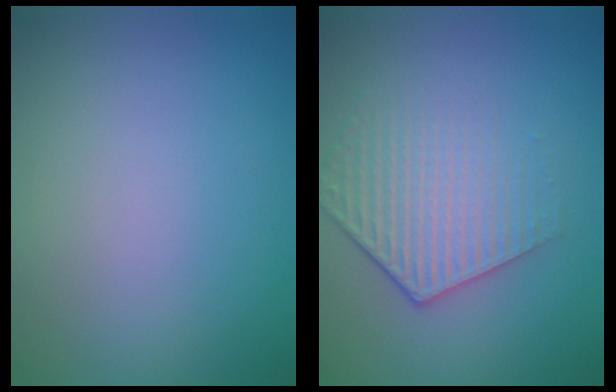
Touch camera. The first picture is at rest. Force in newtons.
{"total": 4.3, "press": 3.2, "slide": 3.0}